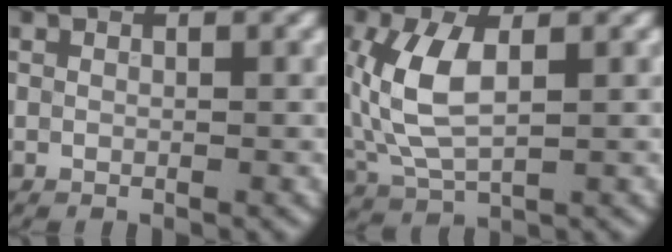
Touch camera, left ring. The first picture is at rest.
{"total": 6.3, "force": [0.6, 3.3, 5.4], "torque": [-0.138, 0.006, 0.015]}